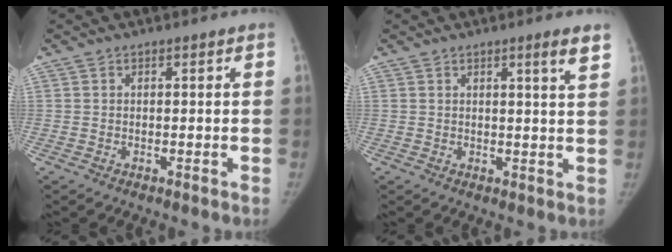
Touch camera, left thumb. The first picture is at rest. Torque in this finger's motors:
{"motor_torque": [-0.34, -0.01, 0.38, 0.05, -0.02]}